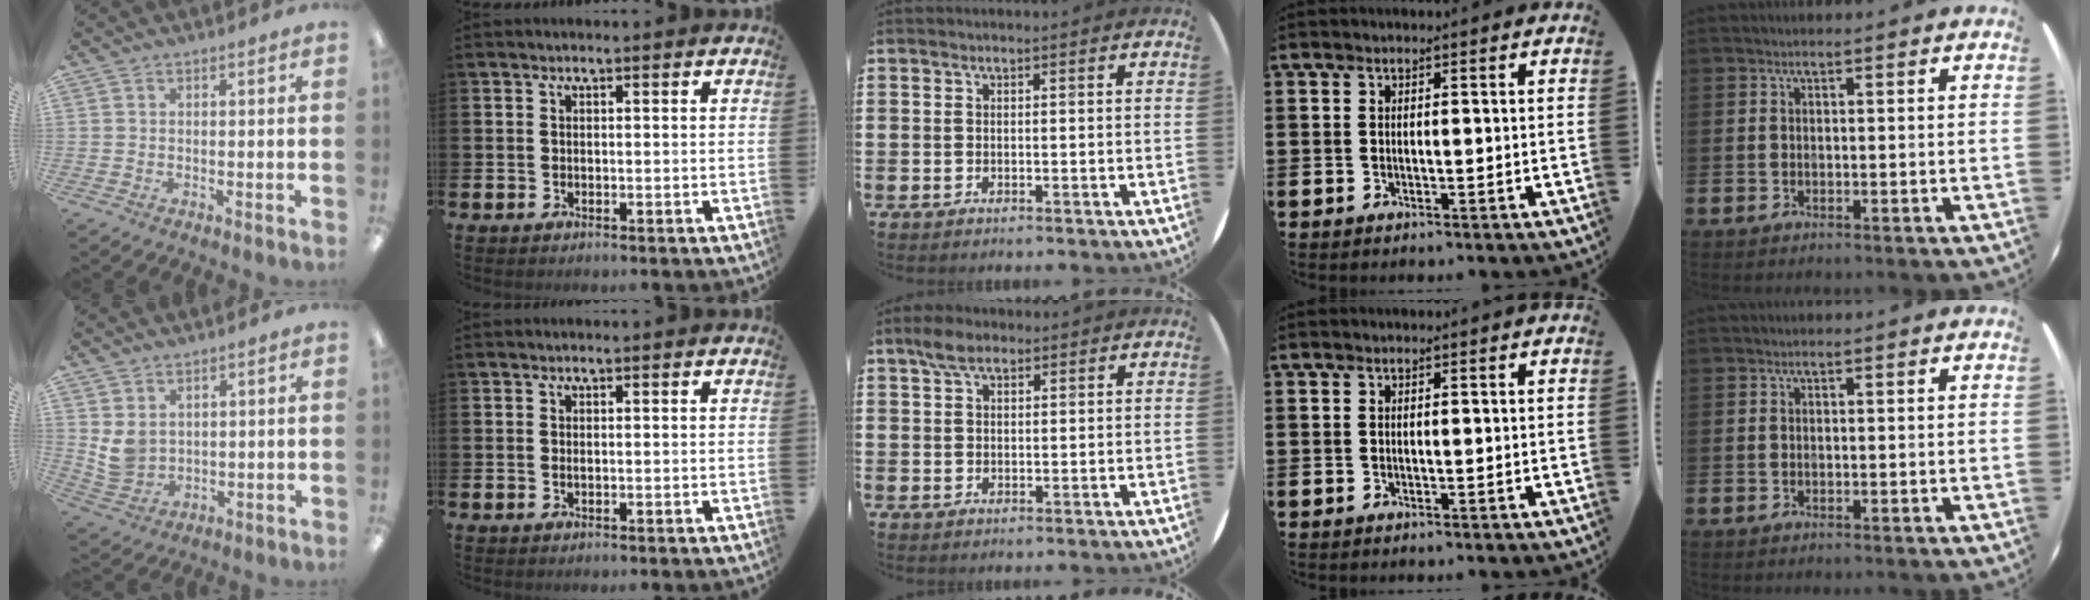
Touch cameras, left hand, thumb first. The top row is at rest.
{"thumb": {"total": 5.0, "force": [2.6, 3.7, 2.0], "torque": [-0.037, -0.008, 0.054]}, "middle": {"total": 3.7, "force": [2.6, 1.8, 1.9], "torque": [-0.034, 0.006, 0.045]}}